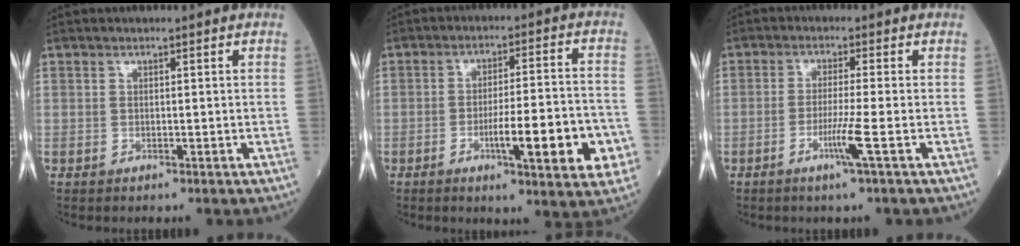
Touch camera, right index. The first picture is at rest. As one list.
[{"total": 12.7, "force": [-4.2, 1.5, 11.9], "torque": [-0.173, -0.002, -0.059]}, {"total": 3.4, "force": [-1.3, -0.7, 3.1], "torque": [-0.062, -0.008, -0.028]}]